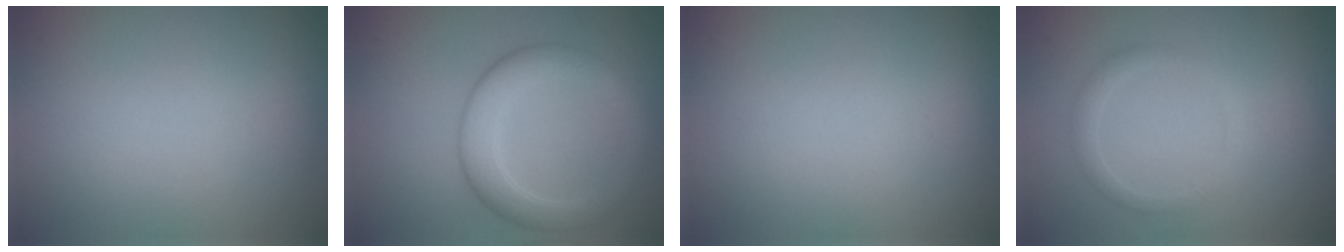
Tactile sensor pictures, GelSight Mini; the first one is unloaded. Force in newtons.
{"total": 4.8, "press": 4.7, "slide": 0.3}
{"total": 0.0}
{"total": 1.5, "press": 1.5, "slide": 0.1}